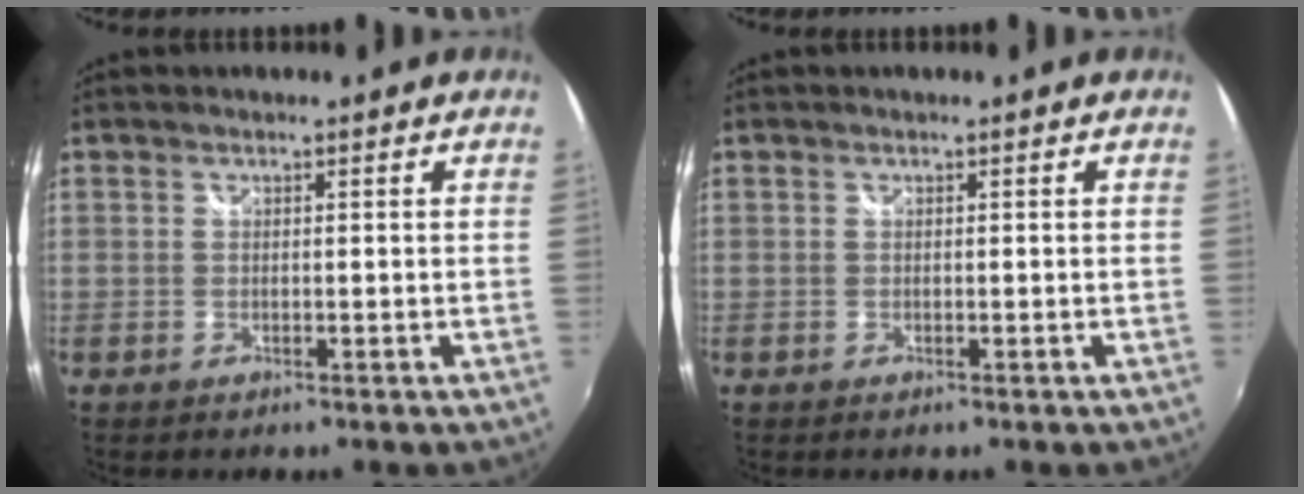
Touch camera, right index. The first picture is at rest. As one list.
[{"total": 0.0}]